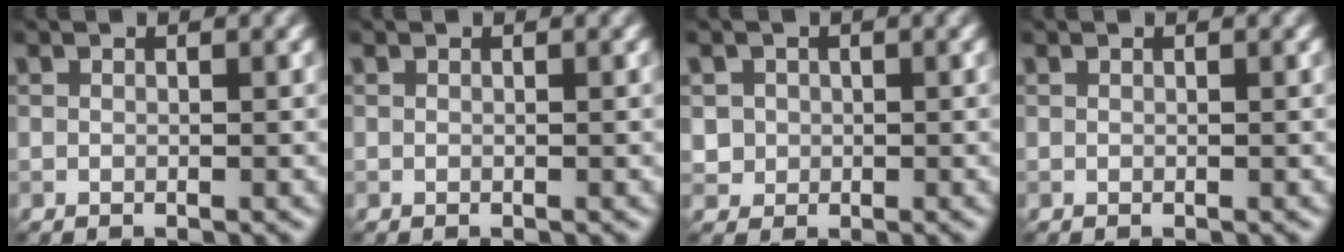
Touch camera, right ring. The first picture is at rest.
{"total": 0.0}
{"total": 1.5, "force": [0.1, 1.4, 0.2], "torque": [0.005, -0.005, 0.013]}
{"total": 0.0}